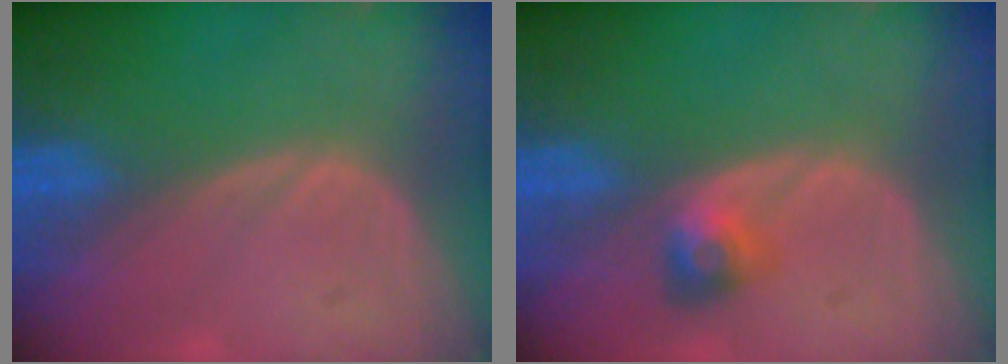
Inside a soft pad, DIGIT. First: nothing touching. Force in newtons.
{"total": 3.0, "press": 2.7, "slide": 1.3}